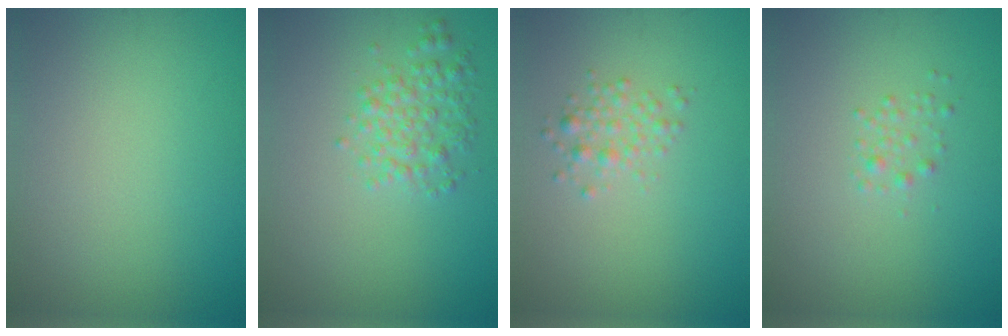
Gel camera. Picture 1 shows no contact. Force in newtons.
{"total": 2.6, "press": 2.6, "slide": 0.0}
{"total": 1.7, "press": 1.7, "slide": 0.1}
{"total": 1.1, "press": 1.1, "slide": 0.1}